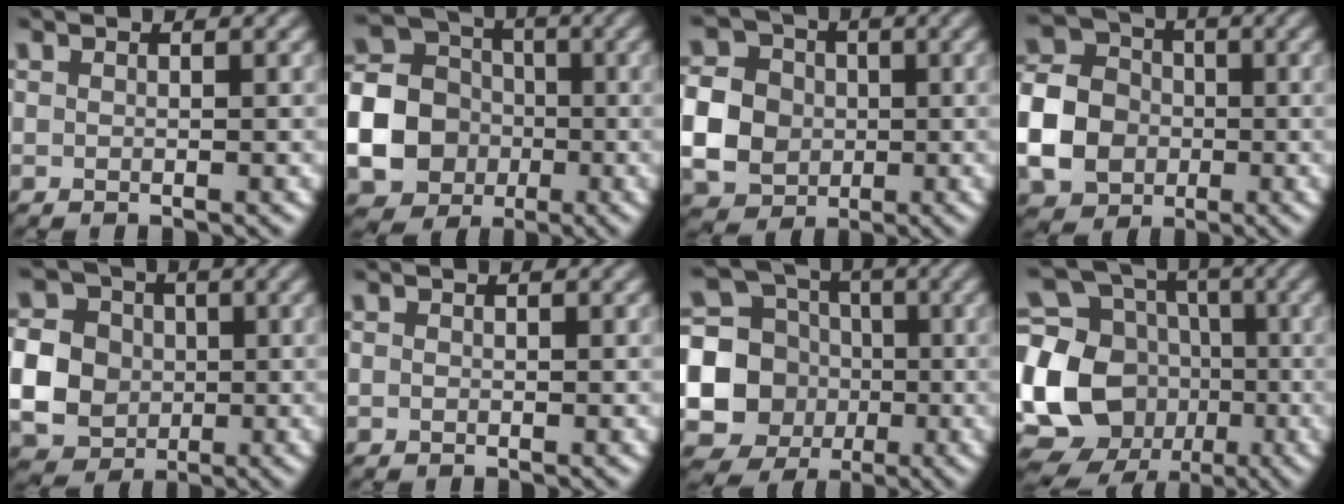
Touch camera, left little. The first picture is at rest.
{"total": 16.3, "force": [-3.9, 15.1, 4.7], "torque": [-0.153, -0.017, -0.104]}
{"total": 7.4, "force": [-1.3, 6.5, 3.3], "torque": [-0.078, -0.004, -0.033]}
{"total": 7.6, "force": [-2.2, 6.4, 3.5], "torque": [-0.088, 0.000, -0.052]}
{"total": 9.1, "force": [-1.0, 8.2, 3.8], "torque": [-0.090, -0.005, -0.039]}
{"total": 0.6, "force": [-0.5, 0.3, -0.1], "torque": [0.007, -0.003, -0.010]}
{"total": 11.5, "force": [-1.9, 10.7, 3.8], "torque": [-0.094, -0.015, -0.050]}
{"total": 14.7, "force": [-2.6, 12.9, 6.5], "torque": [-0.172, -0.005, -0.064]}